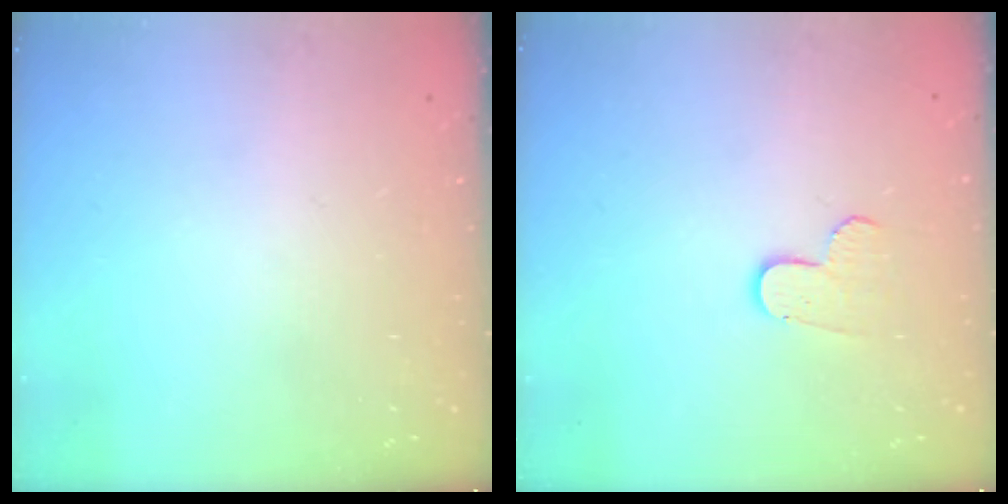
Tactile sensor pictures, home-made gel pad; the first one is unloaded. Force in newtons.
{"total": 6.6, "press": 6.6, "slide": 0.6}